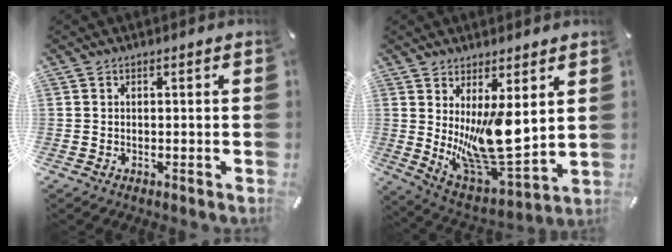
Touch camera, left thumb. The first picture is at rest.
{"total": 15.4, "force": [3.7, 6.7, 13.4], "torque": [-0.241, -0.063, 0.076]}